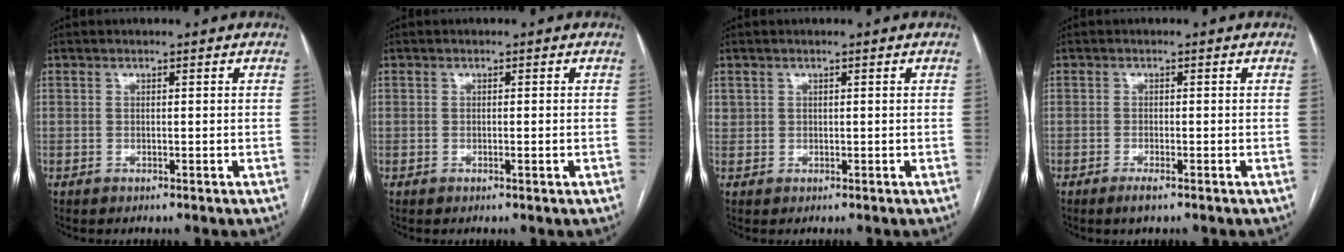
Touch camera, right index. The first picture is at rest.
{"total": 0.9, "force": [-0.2, 0.1, 0.9], "torque": [-0.015, -0.001, -0.001]}
{"total": 0.9, "force": [0.5, 0.7, 0.1], "torque": [0.009, 0.004, 0.006]}
{"total": 1.7, "force": [-1.1, 0.2, 1.3], "torque": [-0.025, -0.002, -0.018]}